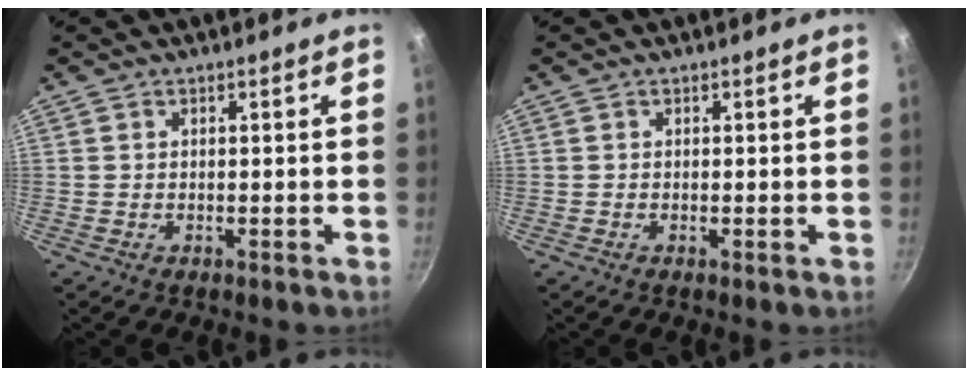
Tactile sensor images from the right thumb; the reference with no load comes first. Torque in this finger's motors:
{"motor_torque": [1.72, 3.29, 0.05, 0.15, 0.04]}